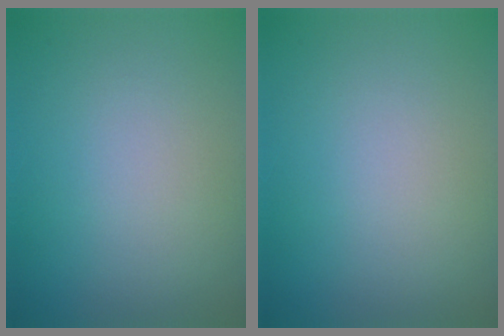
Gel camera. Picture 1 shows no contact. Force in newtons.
{"total": 0.0}